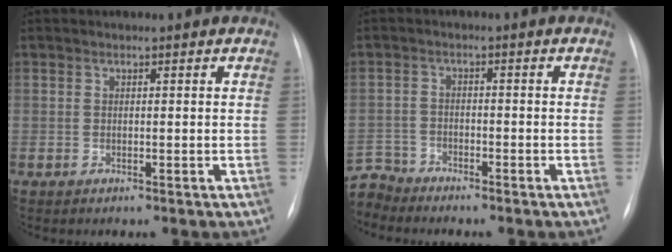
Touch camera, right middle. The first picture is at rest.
{"total": 4.9, "force": [-4.7, 0.9, -0.9], "torque": [0.022, 0.000, -0.093]}